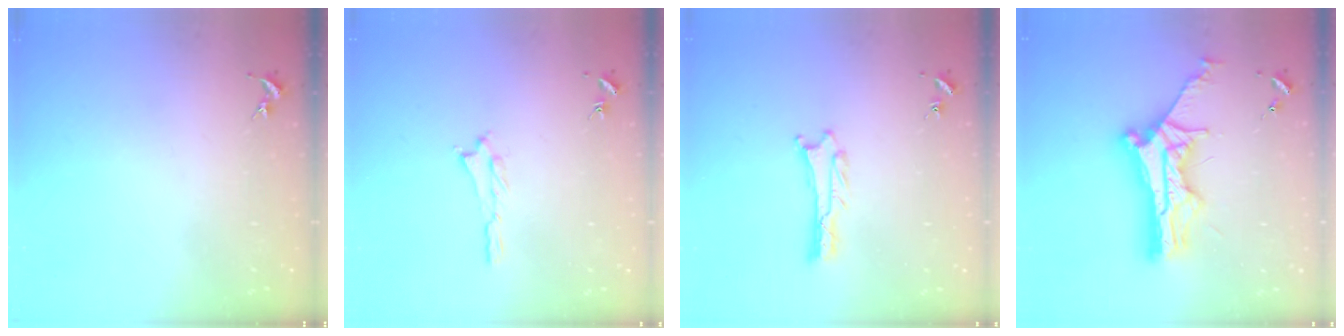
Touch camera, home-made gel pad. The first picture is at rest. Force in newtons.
{"total": 1.2, "press": 1.2, "slide": 0.3}
{"total": 1.0, "press": 1.0, "slide": 0.1}
{"total": 12.0, "press": 12.0, "slide": 0.8}